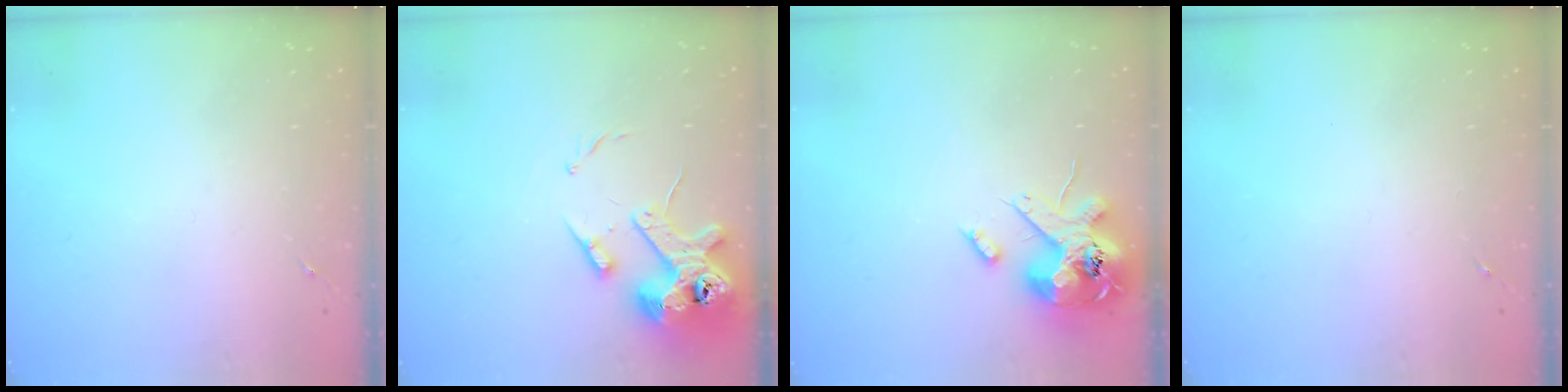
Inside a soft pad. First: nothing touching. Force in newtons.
{"total": 14.4, "press": 14.2, "slide": 2.1}
{"total": 15.3, "press": 15.1, "slide": 2.5}
{"total": 0.0}